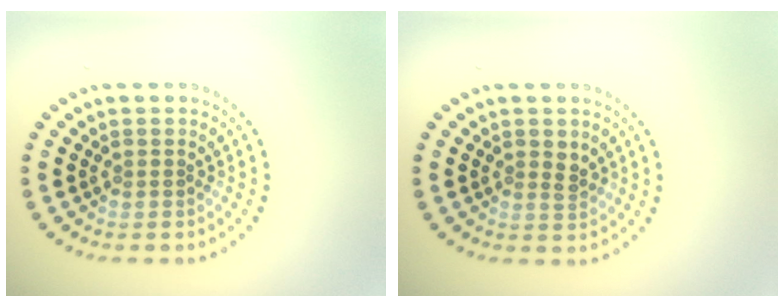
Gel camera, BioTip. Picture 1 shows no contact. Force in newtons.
{"total": 1.2, "press": 1.2, "slide": 0.3}